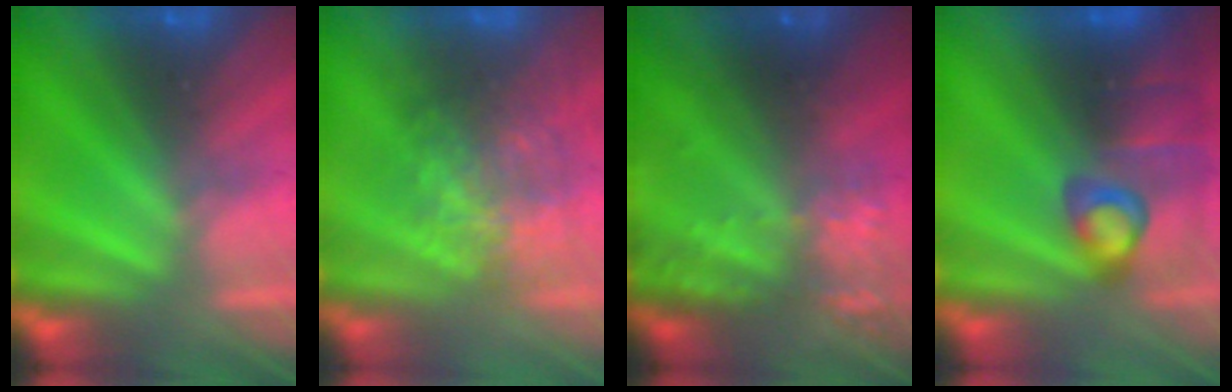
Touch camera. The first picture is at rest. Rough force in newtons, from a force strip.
{"total": 3.3}
{"total": 7.3}
{"total": 5.5}